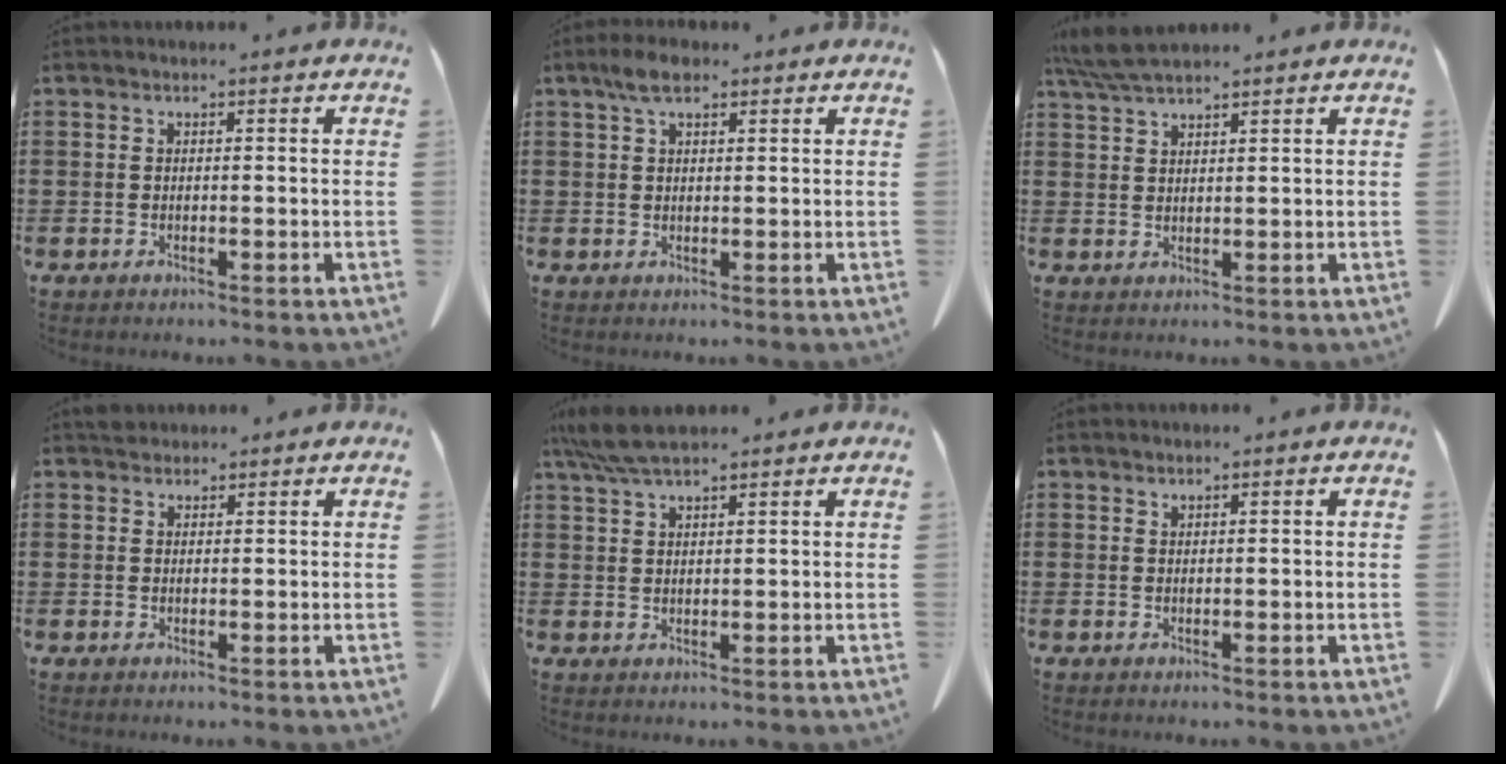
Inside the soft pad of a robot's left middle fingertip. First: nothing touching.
{"total": 3.7, "force": [2.3, 1.6, 2.4], "torque": [-0.054, 0.006, 0.042]}
{"total": 4.7, "force": [4.0, 0.6, 2.5], "torque": [-0.059, -0.006, 0.076]}
{"total": 1.8, "force": [1.6, 0.7, 0.3], "torque": [-0.003, -0.002, 0.032]}
{"total": 5.5, "force": [4.4, 1.0, 3.2], "torque": [-0.073, -0.007, 0.082]}
{"total": 0.7, "force": [0.6, 0.0, 0.2], "torque": [-0.006, -0.003, 0.014]}